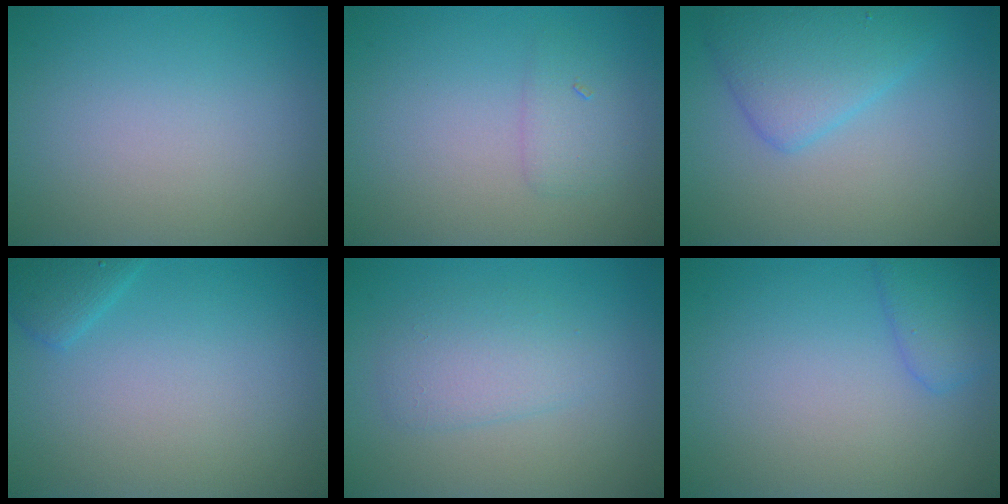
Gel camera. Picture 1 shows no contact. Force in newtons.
{"total": 1.5, "press": 1.5, "slide": 0.1}
{"total": 4.2, "press": 4.2, "slide": 0.2}
{"total": 1.8, "press": 1.8, "slide": 0.1}
{"total": 2.5, "press": 2.5, "slide": 0.1}
{"total": 2.3, "press": 2.2, "slide": 0.2}